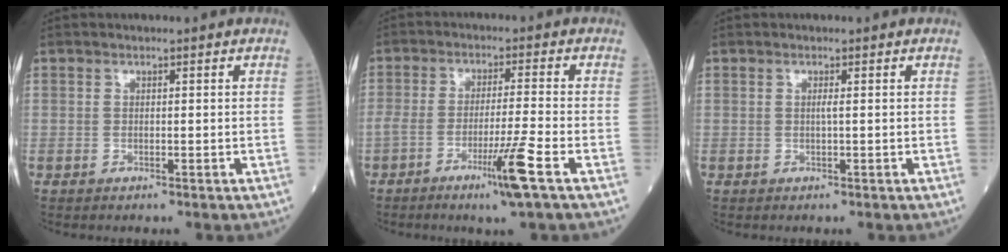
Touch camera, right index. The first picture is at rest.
{"total": 7.3, "force": [-3.8, -1.2, 6.1], "torque": [-0.109, -0.016, -0.070]}
{"total": 0.6, "force": [0.1, -0.1, 0.5], "torque": [-0.011, -0.001, 0.000]}